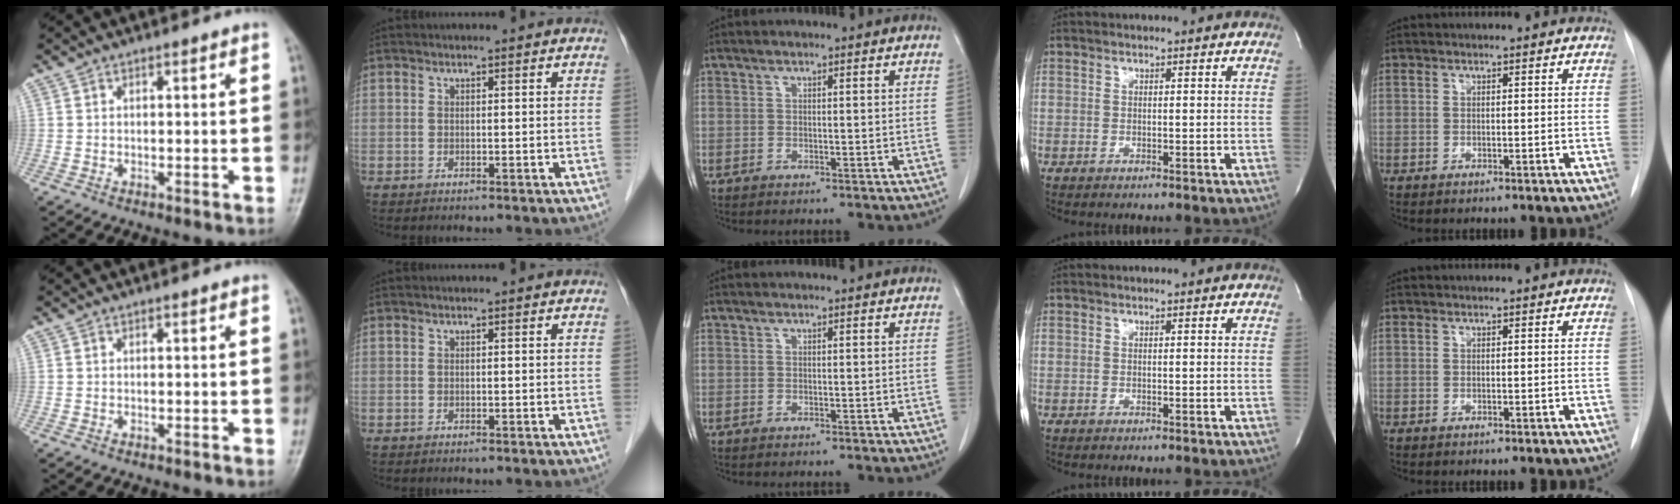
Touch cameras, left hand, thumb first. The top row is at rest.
{}